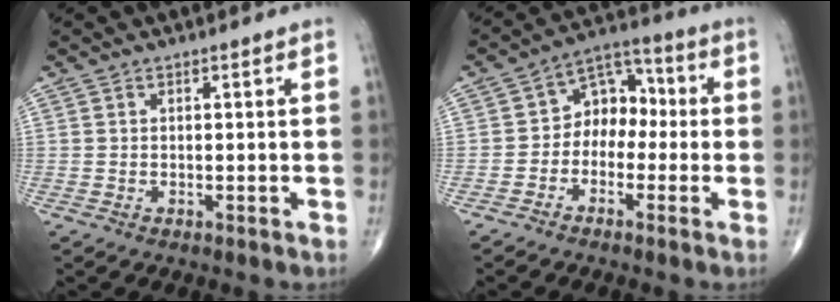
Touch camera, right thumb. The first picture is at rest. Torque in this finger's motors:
{"motor_torque": [-0.22, 0.29, 0.51, -0.10, 0.03]}